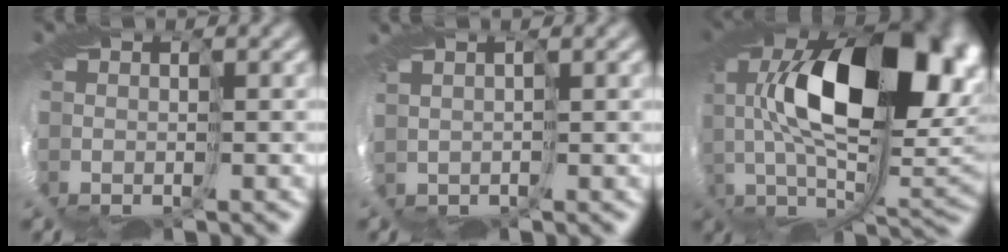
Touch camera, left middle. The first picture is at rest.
{"total": 2.9, "force": [0.5, -2.3, -1.6], "torque": [0.029, 0.002, 0.008]}
{"total": 13.2, "force": [1.5, 6.0, 11.6], "torque": [-0.185, -0.002, 0.019]}